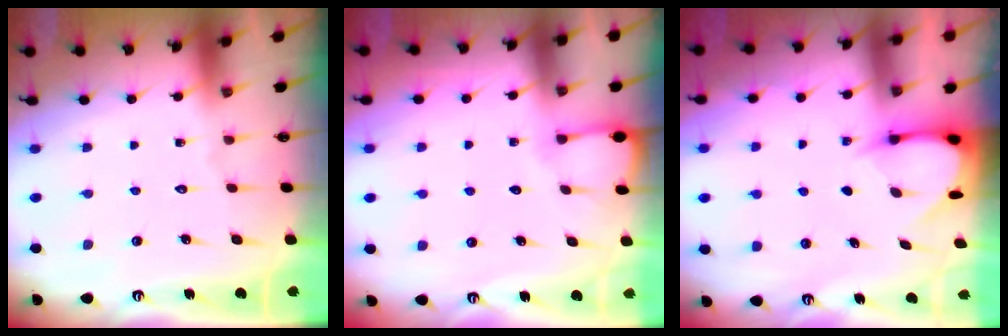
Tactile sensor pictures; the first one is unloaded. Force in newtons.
{"total": 2.8, "press": 2.8, "slide": 0.4}
{"total": 3.8, "press": 3.8, "slide": 0.3}